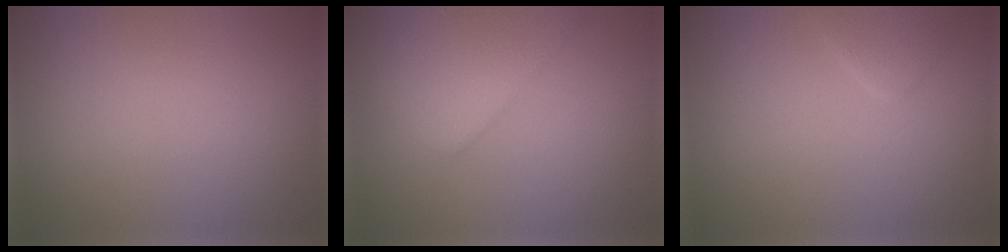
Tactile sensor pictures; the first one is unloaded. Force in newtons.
{"total": 6.7, "press": 6.7, "slide": 0.4}
{"total": 1.3, "press": 1.3, "slide": 0.1}